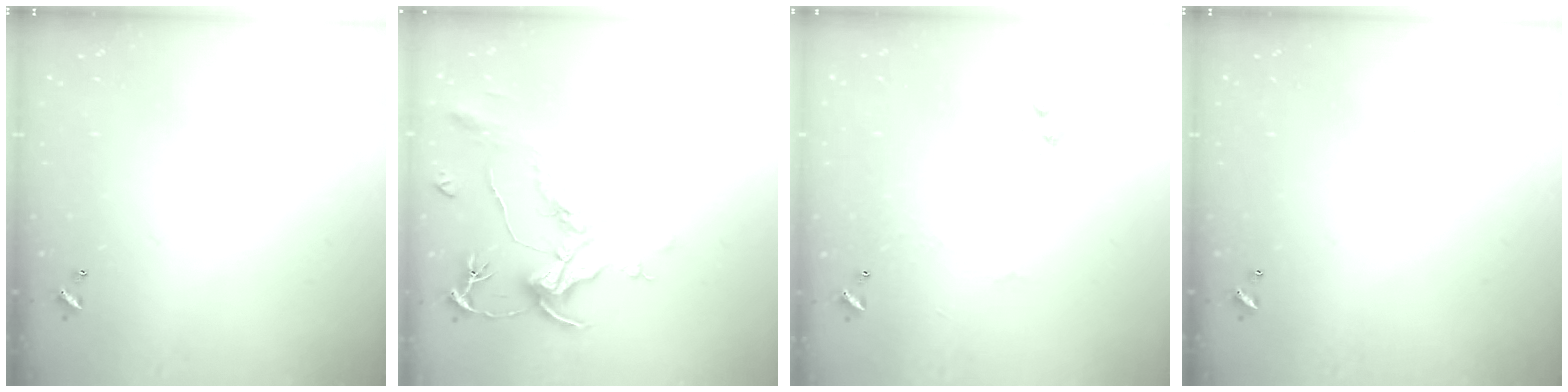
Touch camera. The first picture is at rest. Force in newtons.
{"total": 2.1, "press": 1.7, "slide": 1.3}
{"total": 1.6, "press": 1.5, "slide": 0.4}
{"total": 0.0}